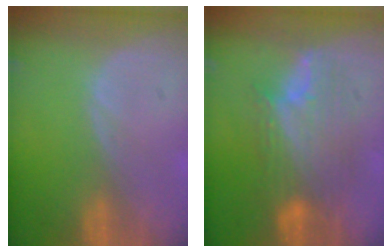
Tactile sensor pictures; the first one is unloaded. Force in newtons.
{"total": 8.4, "press": 8.4, "slide": 0.3}